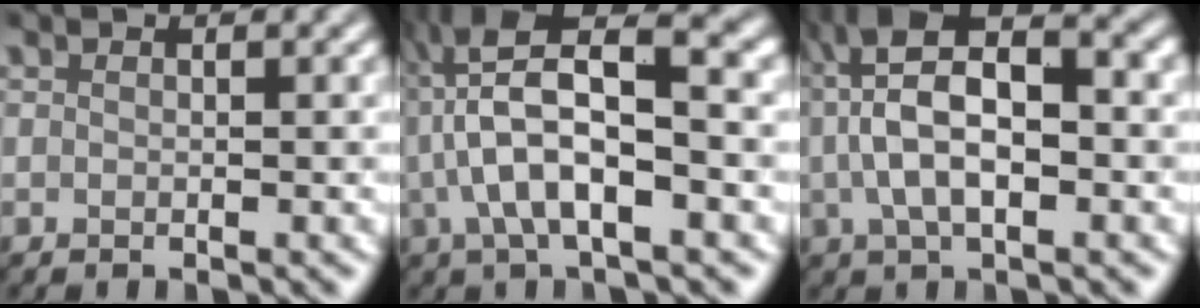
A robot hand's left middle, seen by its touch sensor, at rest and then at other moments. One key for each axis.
{"total": 10.0, "fx": 0.2, "fy": 3.3, "fz": 9.4, "tx": -0.182, "ty": 0.023, "tz": -0.002}
{"total": 9.0, "fx": 0.5, "fy": 3.8, "fz": 8.2, "tx": -0.156, "ty": 0.024, "tz": 0.002}